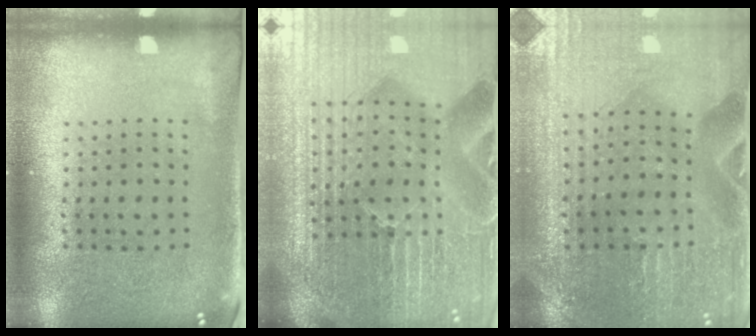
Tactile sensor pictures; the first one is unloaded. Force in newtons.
{"total": 6.7, "press": 5.9, "slide": 3.3}
{"total": 1.2, "press": 1.2, "slide": 0.0}